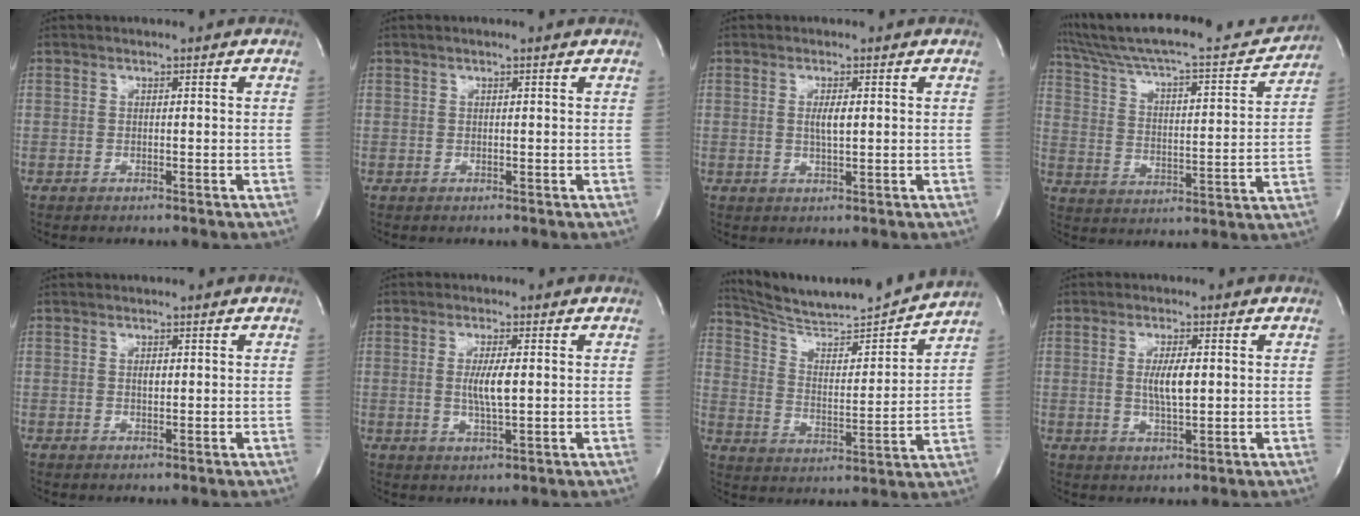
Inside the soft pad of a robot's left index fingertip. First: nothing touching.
{"total": 0.9, "force": [0.6, 0.0, 0.7], "torque": [-0.014, 0.010, 0.009]}
{"total": 2.1, "force": [0.3, 0.3, 2.0], "torque": [-0.042, -0.002, 0.005]}
{"total": 22.5, "force": [20.5, 2.3, 8.9], "torque": [-0.151, -0.025, 0.296]}
{"total": 0.7, "force": [0.2, 0.4, 0.6], "torque": [-0.013, -0.002, 0.002]}
{"total": 4.2, "force": [0.1, 0.5, 4.2], "torque": [-0.083, -0.008, 0.003]}
{"total": 16.7, "force": [15.9, -0.3, 5.0], "torque": [-0.090, -0.026, 0.246]}
{"total": 4.3, "force": [0.3, 1.0, 4.2], "torque": [-0.080, -0.003, 0.007]}